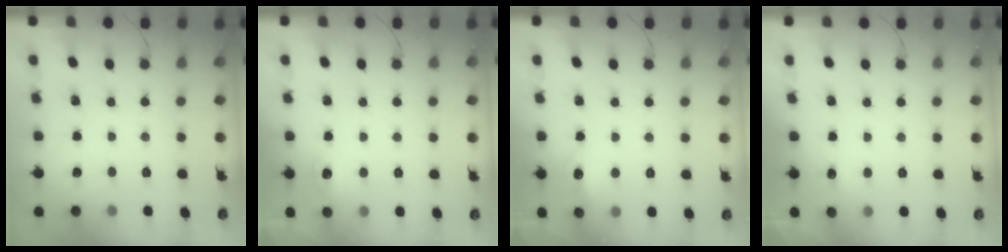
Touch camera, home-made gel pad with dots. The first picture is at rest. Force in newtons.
{"total": 6.1, "press": 5.9, "slide": 1.6}
{"total": 6.8, "press": 6.8, "slide": 1.0}
{"total": 8.6, "press": 2.0, "slide": 8.4}